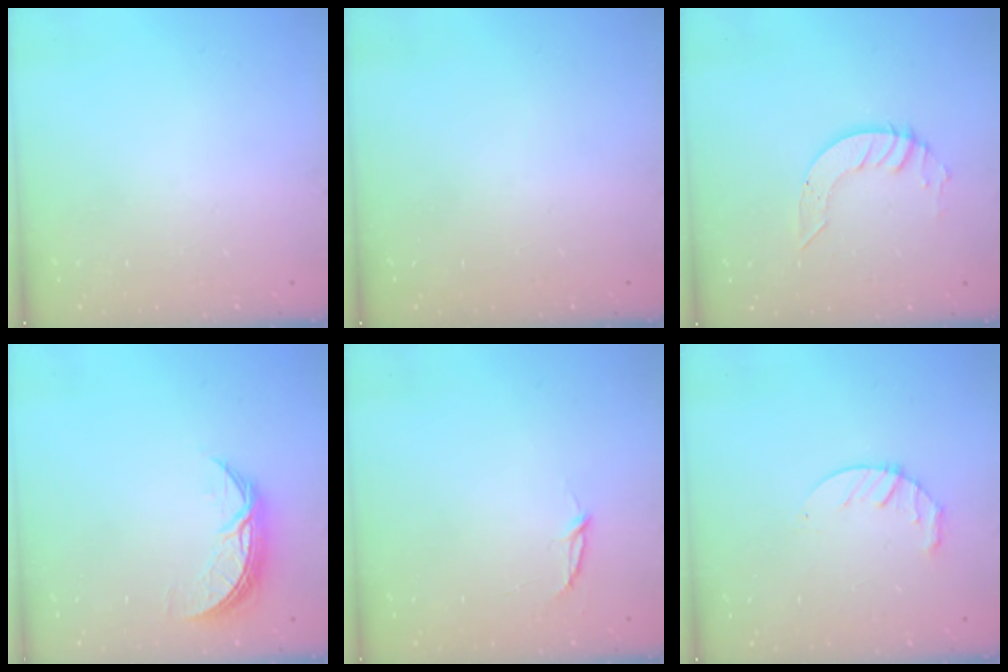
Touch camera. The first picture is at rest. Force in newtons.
{"total": 0.0}
{"total": 5.2, "press": 5.2, "slide": 0.3}
{"total": 7.6, "press": 7.6, "slide": 0.5}
{"total": 2.8, "press": 2.8, "slide": 0.3}
{"total": 6.8, "press": 6.8, "slide": 0.8}